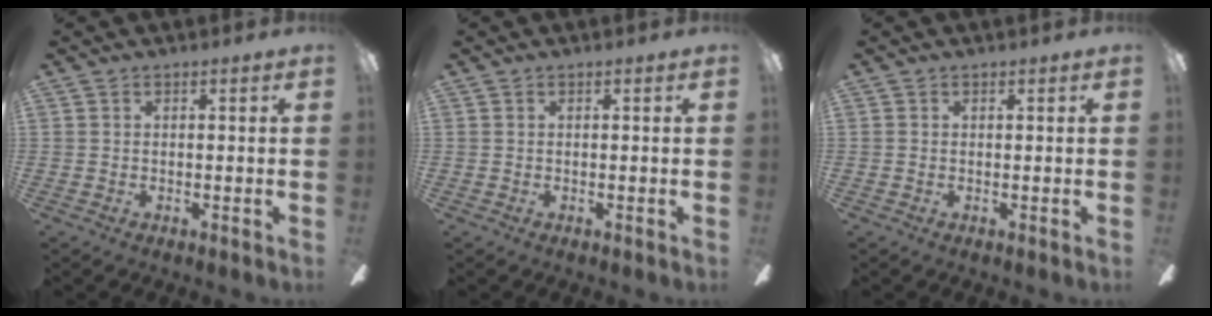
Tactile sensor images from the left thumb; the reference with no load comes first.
{"total": 0.0}
{"total": 0.0}